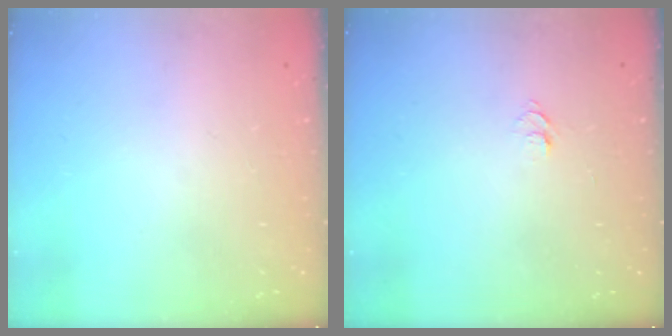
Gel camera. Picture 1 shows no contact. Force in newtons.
{"total": 4.7, "press": 4.6, "slide": 0.5}